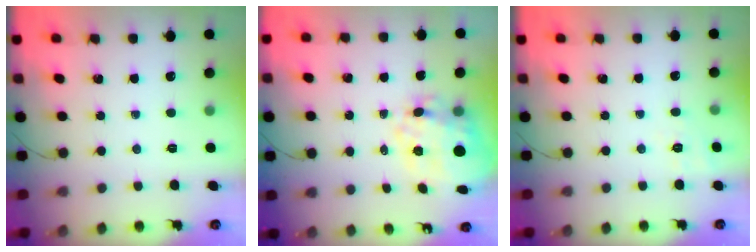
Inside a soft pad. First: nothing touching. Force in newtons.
{"total": 6.2, "press": 5.3, "slide": 3.2}
{"total": 7.4, "press": 7.1, "slide": 2.1}